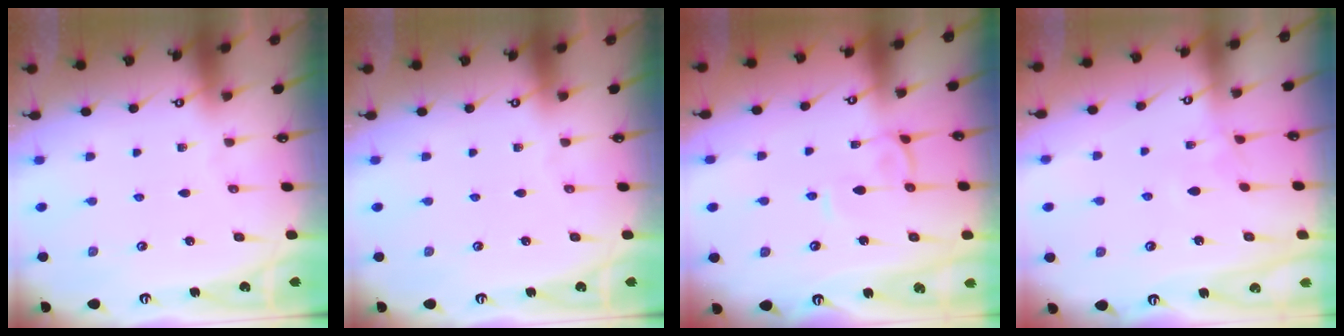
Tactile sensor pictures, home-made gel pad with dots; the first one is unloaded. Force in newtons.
{"total": 0.0}
{"total": 0.9, "press": 0.8, "slide": 0.4}
{"total": 2.7, "press": 2.7, "slide": 0.2}